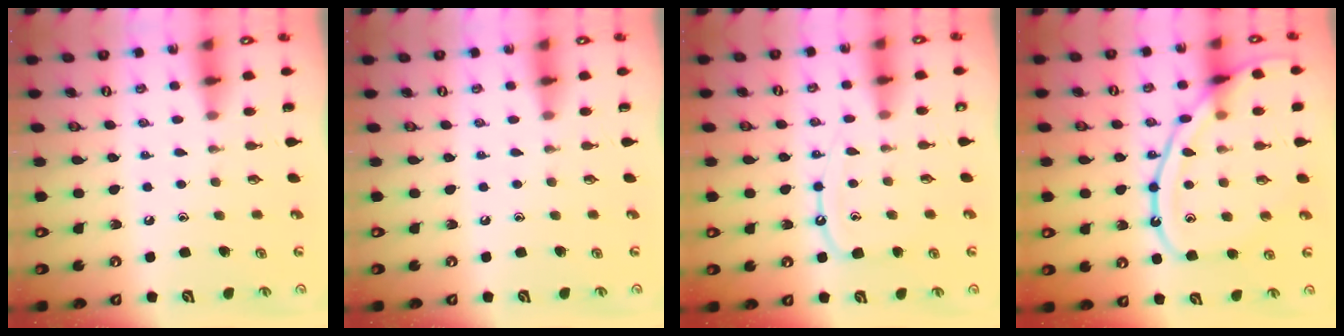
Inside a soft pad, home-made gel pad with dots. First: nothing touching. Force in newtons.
{"total": 0.0}
{"total": 9.3, "press": 9.2, "slide": 1.0}
{"total": 16.0, "press": 15.9, "slide": 1.4}